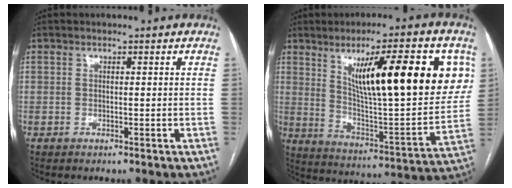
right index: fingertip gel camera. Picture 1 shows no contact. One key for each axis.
{"total": 23.4, "fx": 8.3, "fy": 4.3, "fz": 21.4, "tx": -0.317, "ty": 0.007, "tz": 0.131}